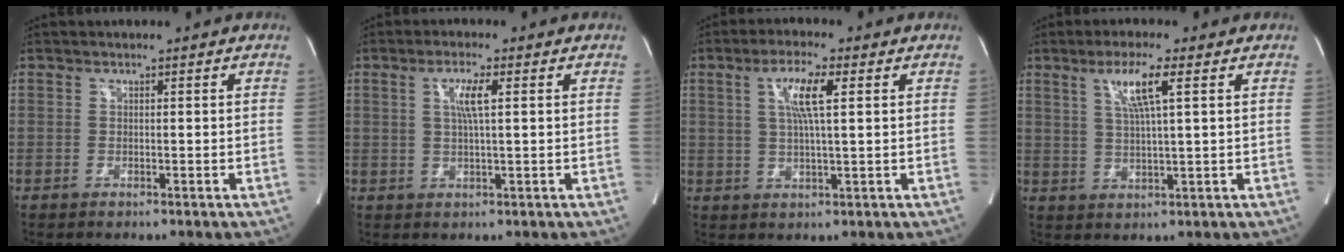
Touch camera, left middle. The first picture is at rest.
{"total": 4.0, "force": [1.1, 0.1, 3.9], "torque": [-0.071, 0.000, 0.020]}
{"total": 6.4, "force": [2.0, 0.4, 6.1], "torque": [-0.117, 0.005, 0.037]}
{"total": 6.2, "force": [2.7, -0.1, 5.6], "torque": [-0.107, -0.001, 0.051]}